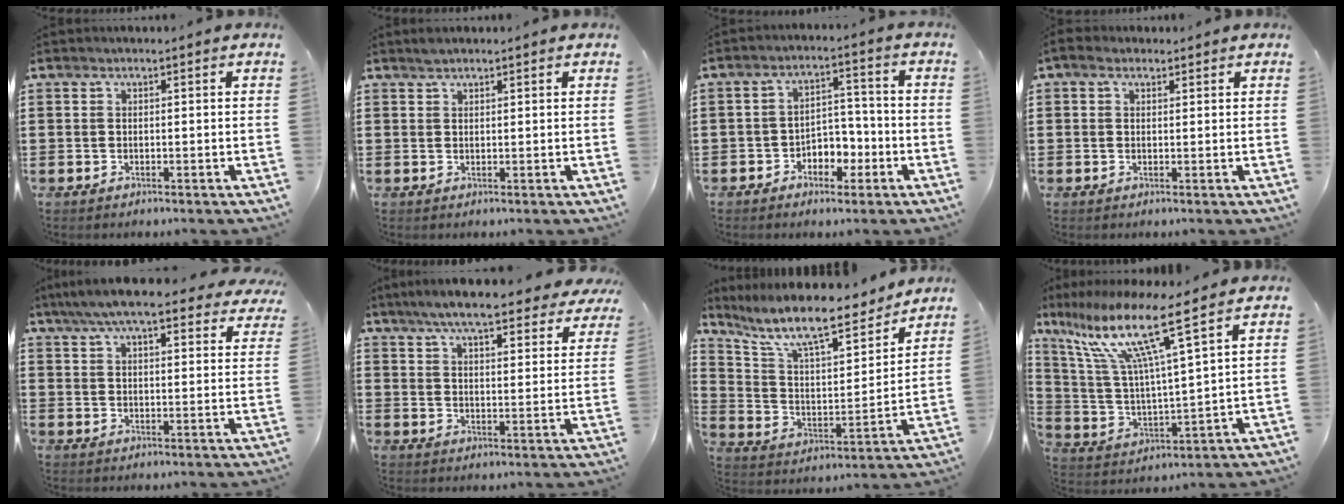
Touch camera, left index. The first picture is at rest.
{"total": 1.2, "force": [1.1, 0.3, 0.4], "torque": [-0.010, 0.001, 0.021]}
{"total": 4.3, "force": [-2.8, 2.7, 1.7], "torque": [-0.037, 0.012, -0.058]}
{"total": 1.6, "force": [0.7, 1.1, 1.0], "torque": [-0.021, 0.007, 0.011]}
{"total": 8.0, "force": [7.0, 0.7, 3.7], "torque": [-0.096, -0.020, 0.126]}
{"total": 7.6, "force": [6.8, 0.3, 3.4], "torque": [-0.090, -0.027, 0.120]}
{"total": 11.7, "force": [9.6, 1.8, 6.4], "torque": [-0.156, -0.061, 0.162]}
{"total": 12.5, "force": [8.7, 0.5, 8.9], "torque": [-0.210, -0.058, 0.137]}